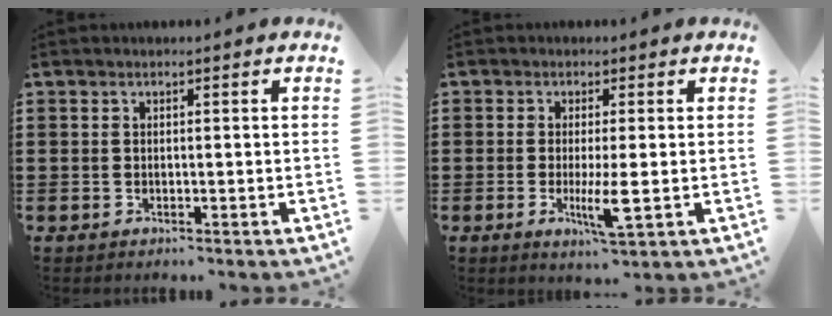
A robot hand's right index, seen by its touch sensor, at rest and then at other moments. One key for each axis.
{"total": 6.9, "fx": -2.1, "fy": 3.1, "fz": 5.8, "tx": -0.094, "ty": -0.006, "tz": -0.040}